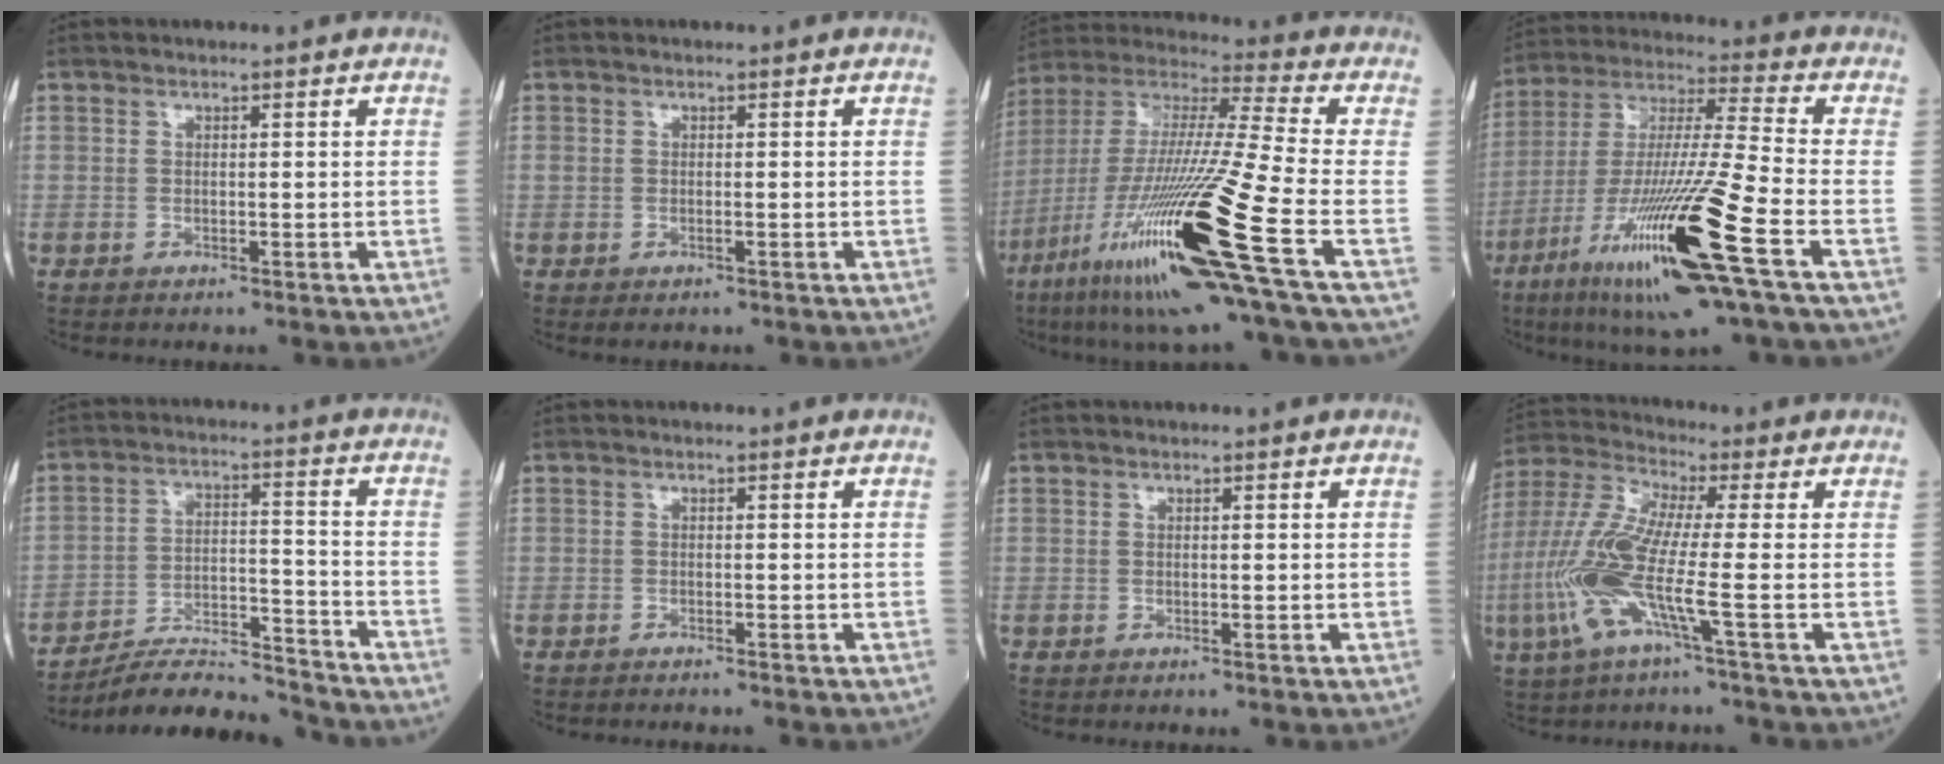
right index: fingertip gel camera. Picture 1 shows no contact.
{"total": 1.0, "force": [-0.4, 0.6, 0.8], "torque": [-0.019, -0.002, -0.001]}
{"total": 28.1, "force": [-11.3, 0.3, 25.8], "torque": [-0.497, -0.062, -0.212]}
{"total": 21.1, "force": [-9.3, -0.2, 18.9], "torque": [-0.376, -0.043, -0.177]}
{"total": 13.5, "force": [-13.1, 0.8, 3.2], "torque": [-0.051, 0.017, -0.216]}
{"total": 1.7, "force": [-1.6, 0.1, 0.5], "torque": [-0.008, -0.002, -0.021]}
{"total": 0.0}
{"total": 11.5, "force": [-3.2, 0.3, 11.0], "torque": [-0.255, -0.001, -0.078]}